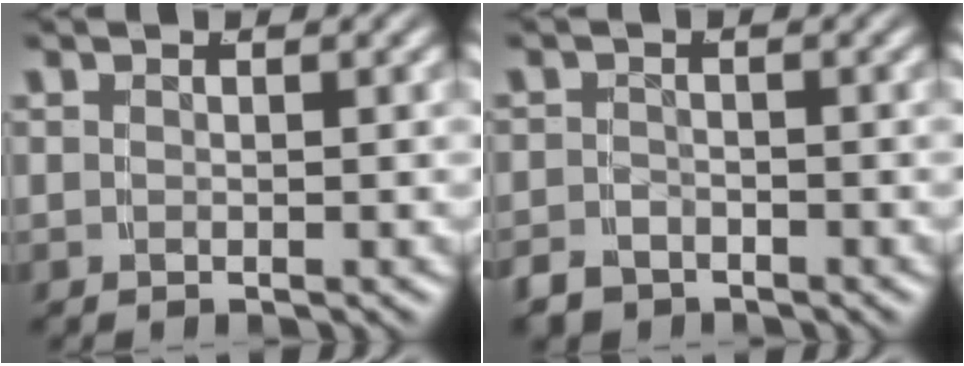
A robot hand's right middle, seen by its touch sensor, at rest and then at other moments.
{"total": 2.6, "force": [-2.3, 1.3, 0.2], "torque": [-0.006, -0.017, -0.033]}